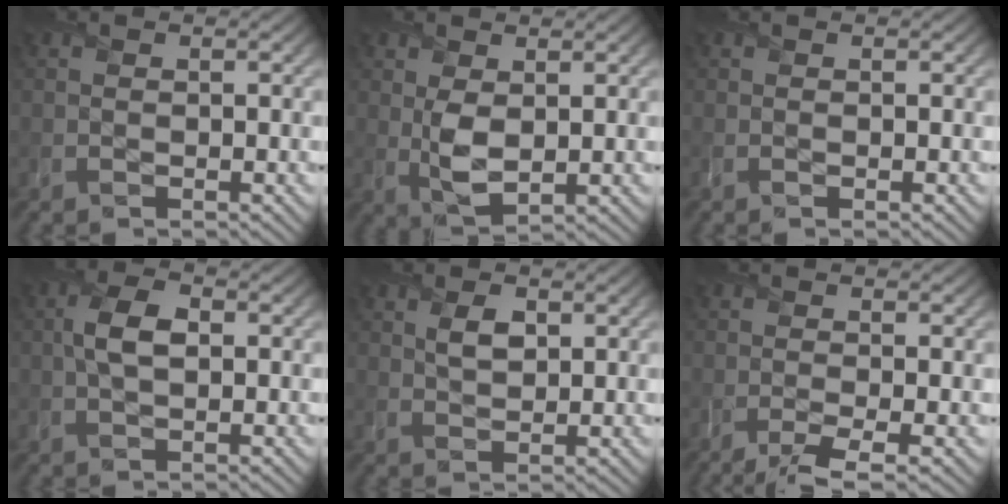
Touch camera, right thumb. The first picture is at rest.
{"total": 3.9, "force": [0.6, 2.4, 3.1], "torque": [-0.067, -0.006, 0.017]}
{"total": 0.0}
{"total": 4.1, "force": [0.4, 2.2, 3.5], "torque": [-0.077, 0.004, 0.003]}
{"total": 2.7, "force": [1.1, 1.6, 1.9], "torque": [-0.040, -0.002, 0.021]}
{"total": 3.2, "force": [-2.1, 0.5, 2.4], "torque": [-0.036, -0.001, -0.048]}